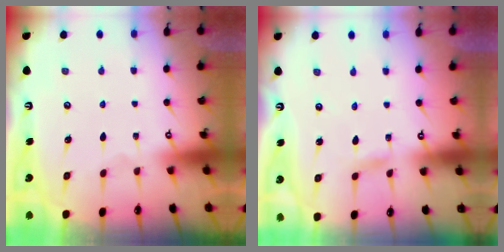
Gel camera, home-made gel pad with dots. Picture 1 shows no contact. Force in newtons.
{"total": 1.6, "press": 1.6, "slide": 0.2}